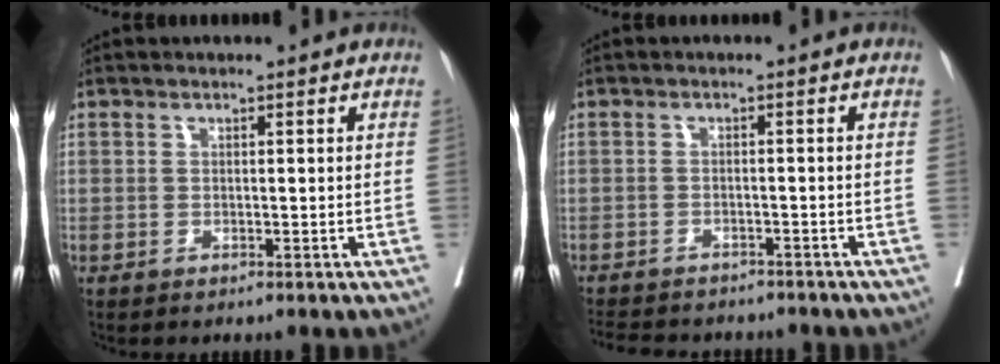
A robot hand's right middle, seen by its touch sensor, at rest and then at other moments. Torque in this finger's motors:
{"motor_torque": [1.07, -1.07, 0.13, 0.06]}